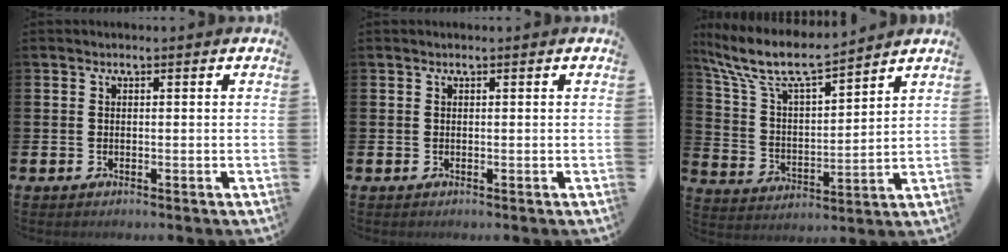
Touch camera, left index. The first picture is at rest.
{"total": 0.0}
{"total": 9.4, "force": [8.2, 1.9, 4.1], "torque": [-0.120, -0.045, 0.143]}